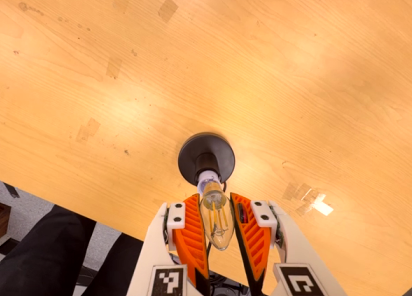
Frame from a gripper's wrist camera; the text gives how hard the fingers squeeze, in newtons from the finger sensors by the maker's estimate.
{"total": 13.8, "left": 14.1, "right": 13.5}